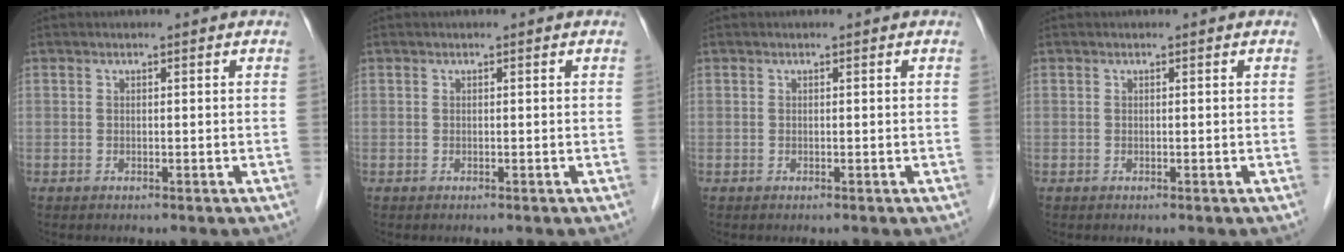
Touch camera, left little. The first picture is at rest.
{"total": 0.0}
{"total": 0.0}
{"total": 0.0}